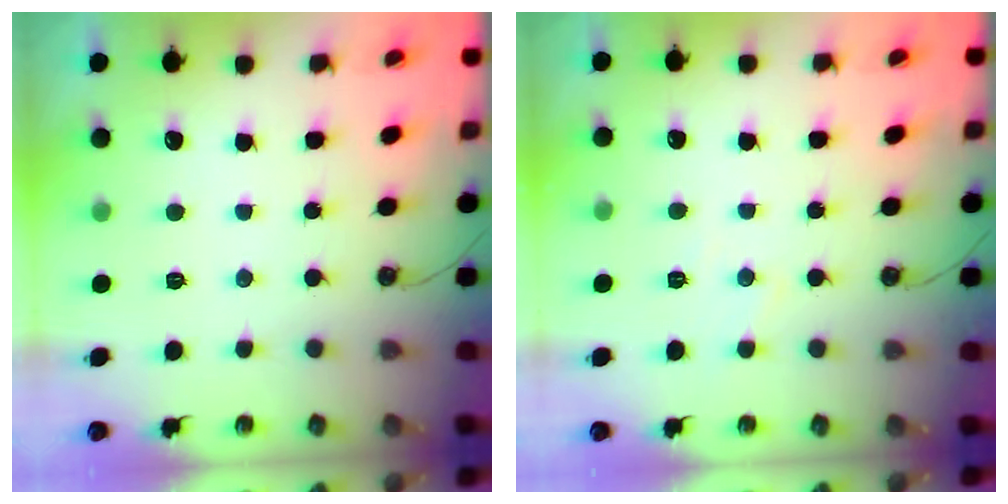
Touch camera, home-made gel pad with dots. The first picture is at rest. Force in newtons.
{"total": 4.7, "press": 4.6, "slide": 0.8}